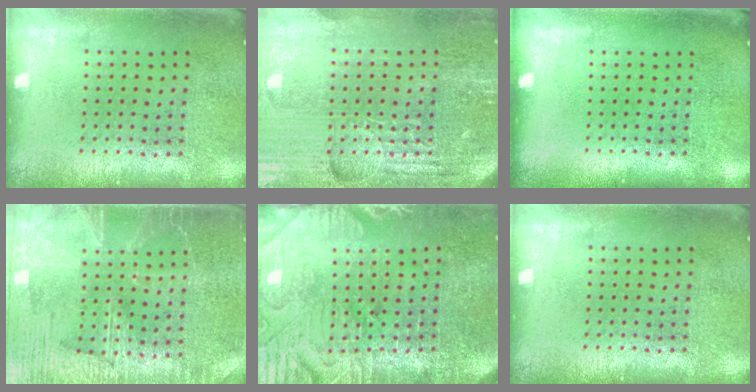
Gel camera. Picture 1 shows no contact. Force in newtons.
{"total": 4.9, "press": 4.6, "slide": 1.8}
{"total": 0.0}
{"total": 4.0, "press": 3.6, "slide": 1.6}
{"total": 4.0, "press": 3.9, "slide": 1.0}
{"total": 0.0}